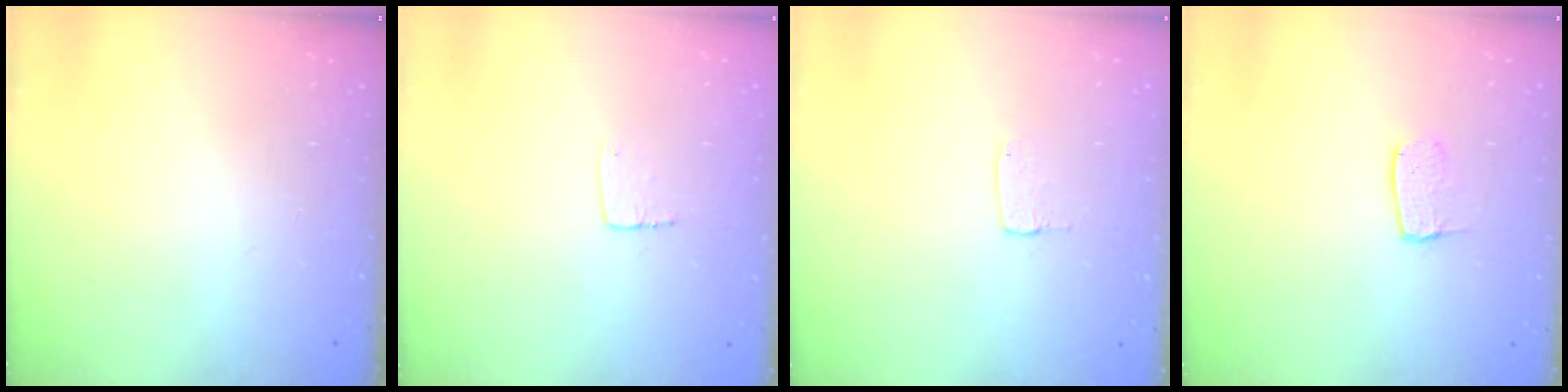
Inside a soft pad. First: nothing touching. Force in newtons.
{"total": 4.0, "press": 4.0, "slide": 0.3}
{"total": 3.4, "press": 3.4, "slide": 0.2}
{"total": 4.3, "press": 4.3, "slide": 0.3}